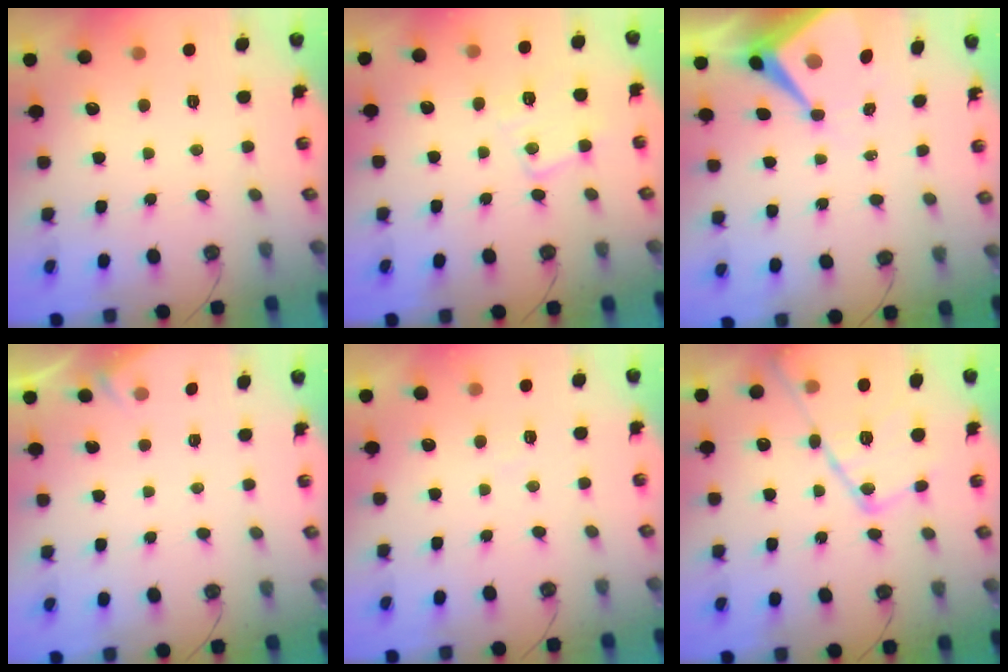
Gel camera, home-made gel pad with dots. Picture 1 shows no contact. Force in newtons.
{"total": 12.3, "press": 12.3, "slide": 0.7}
{"total": 9.5, "press": 9.4, "slide": 1.0}
{"total": 2.5, "press": 2.5, "slide": 0.4}
{"total": 3.5, "press": 3.5, "slide": 0.6}
{"total": 18.0, "press": 18.0, "slide": 0.7}